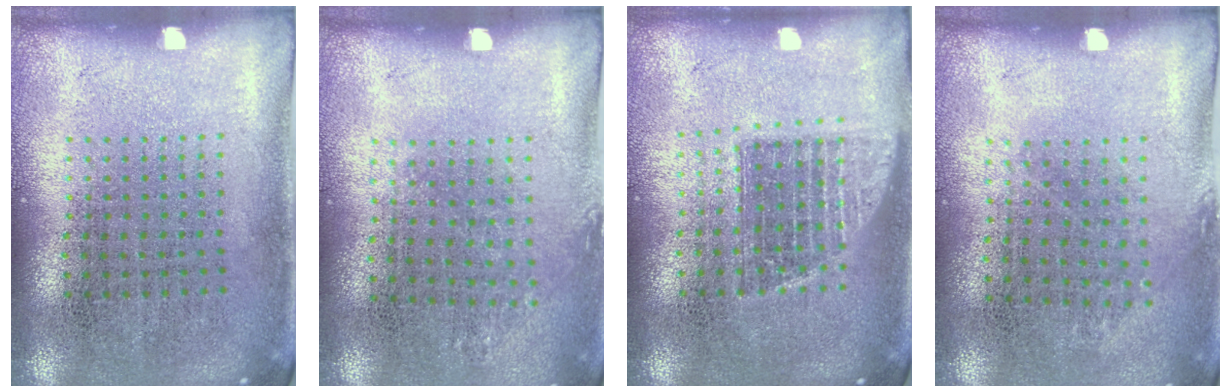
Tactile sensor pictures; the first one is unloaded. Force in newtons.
{"total": 0.8, "press": 0.7, "slide": 0.4}
{"total": 1.3, "press": 1.1, "slide": 0.8}
{"total": 0.8, "press": 0.6, "slide": 0.5}